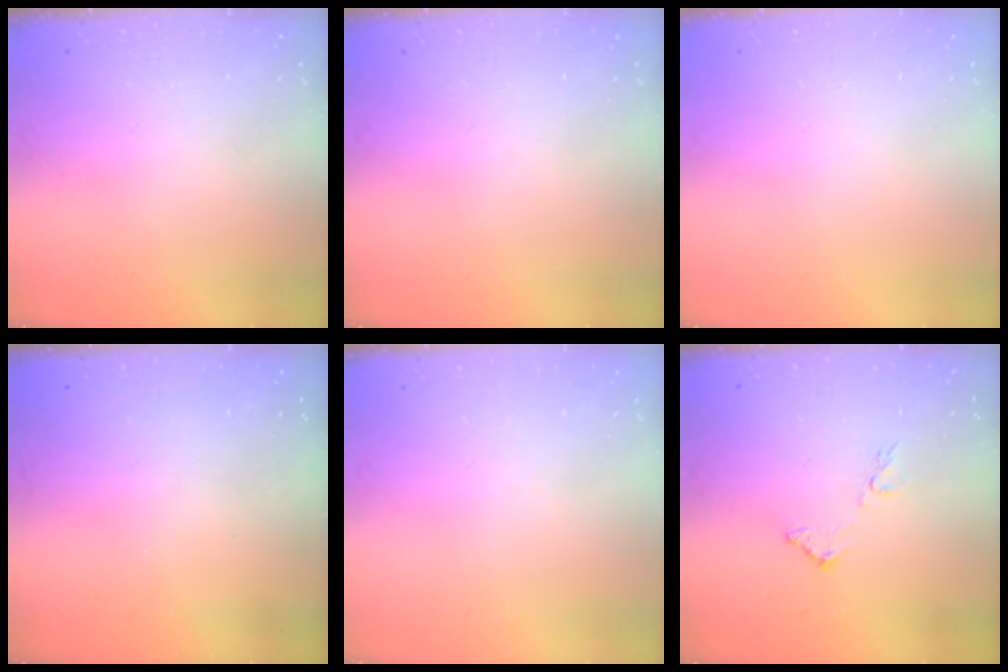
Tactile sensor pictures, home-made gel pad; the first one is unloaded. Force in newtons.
{"total": 0.0}
{"total": 0.0}
{"total": 3.2, "press": 3.2, "slide": 0.1}
{"total": 0.0}
{"total": 10.0, "press": 10.0, "slide": 0.4}